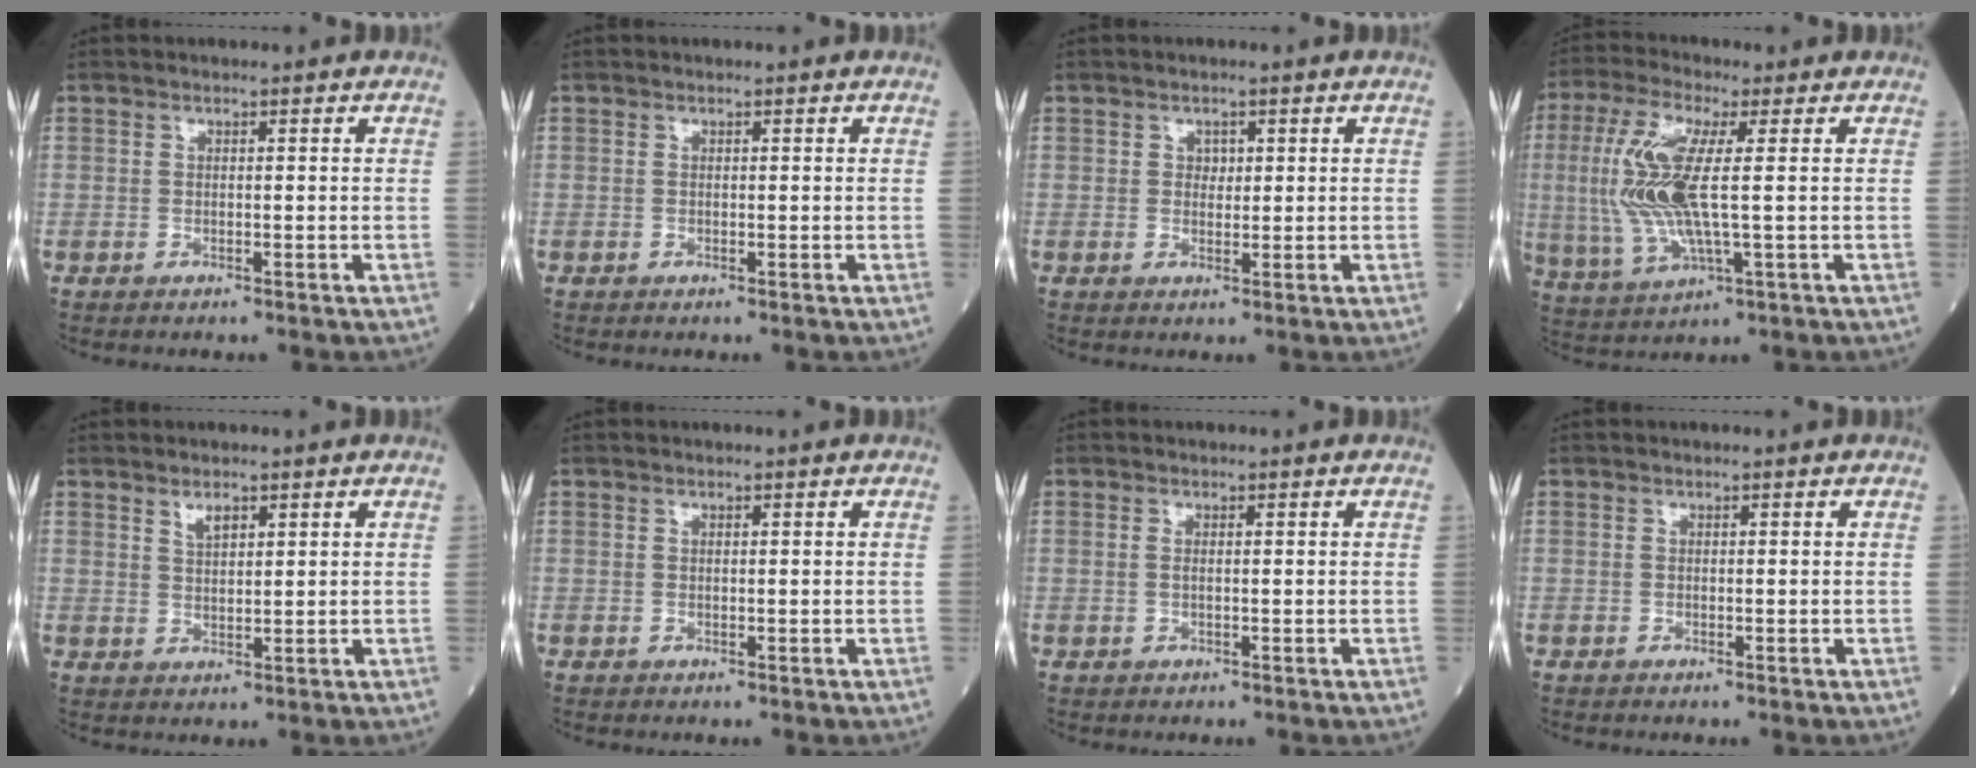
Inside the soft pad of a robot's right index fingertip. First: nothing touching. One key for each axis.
{"total": 0.0}
{"total": 1.5, "fx": 0.5, "fy": 1.1, "fz": 0.8, "tx": -0.009, "ty": -0.003, "tz": 0.007}
{"total": 11.7, "fx": 0.8, "fy": 2.2, "fz": 11.4, "tx": -0.269, "ty": 0.002, "tz": 0.015}
{"total": 2.4, "fx": 1.5, "fy": 0.8, "fz": 1.6, "tx": -0.033, "ty": 0.000, "tz": 0.033}
{"total": 0.0}
{"total": 0.6, "fx": 0.0, "fy": 0.2, "fz": 0.6, "tx": -0.015, "ty": -0.001, "tz": 0.000}
{"total": 0.0}